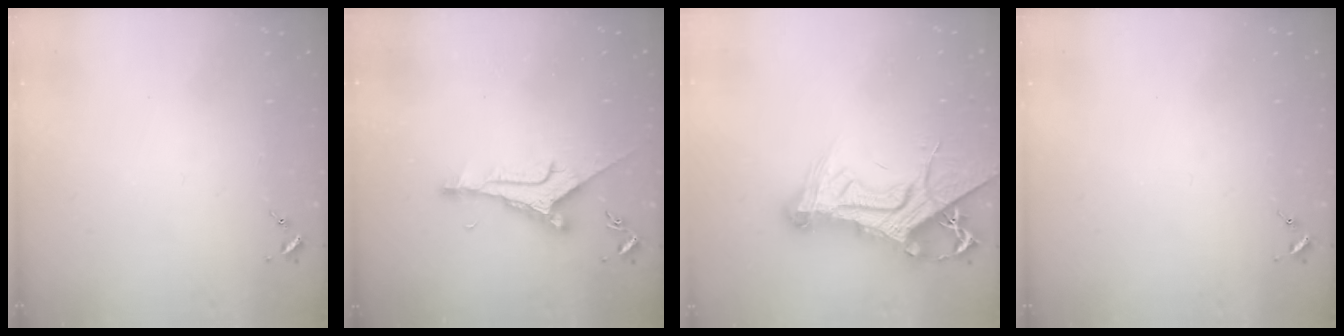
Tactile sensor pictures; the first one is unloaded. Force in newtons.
{"total": 9.0, "press": 9.0, "slide": 0.8}
{"total": 18.1, "press": 18.0, "slide": 1.9}
{"total": 0.0}